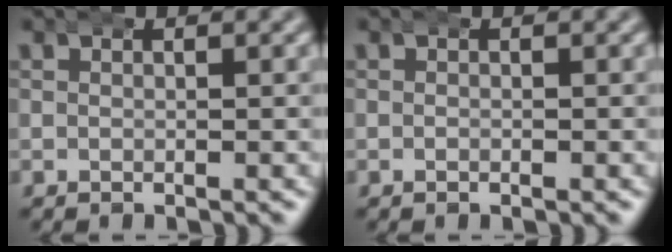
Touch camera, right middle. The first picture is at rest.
{"total": 0.0}